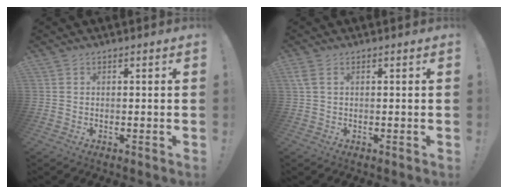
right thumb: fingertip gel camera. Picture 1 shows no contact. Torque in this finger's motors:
{"motor_torque": [0.46, -0.06, 0.45, -0.11, 0.13]}